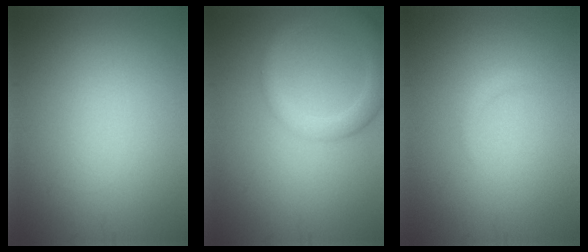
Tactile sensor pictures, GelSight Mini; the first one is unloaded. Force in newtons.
{"total": 3.7, "press": 3.7, "slide": 0.2}
{"total": 0.7, "press": 0.7, "slide": 0.1}